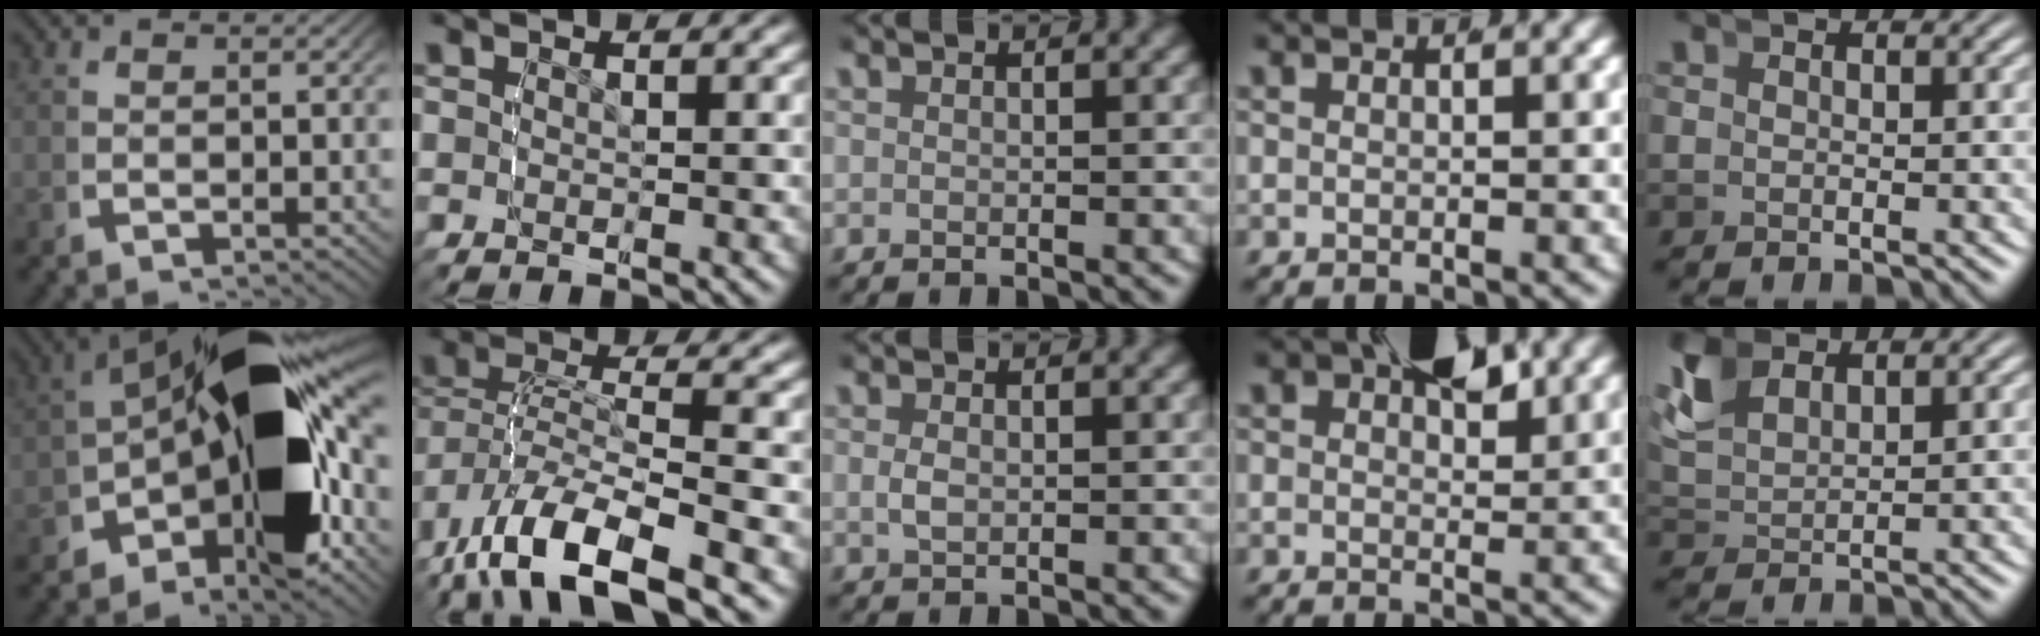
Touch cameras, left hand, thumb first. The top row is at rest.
{"thumb": {"total": 20.9, "force": [-1.8, 10.9, 17.8], "torque": [-0.240, -0.022, -0.027]}, "index": {"total": 5.7, "force": [-3.0, 2.3, 4.2], "torque": [-0.092, -0.013, -0.037]}, "middle": {"total": 1.1, "force": [0.0, 0.7, 0.9], "torque": [-0.021, -0.003, 0.005]}, "ring": {"total": 3.6, "force": [1.6, 1.8, 2.7], "torque": [-0.038, -0.009, 0.030]}, "little": {"total": 3.8, "force": [2.4, 2.1, 2.0], "torque": [-0.063, -0.002, 0.054]}}